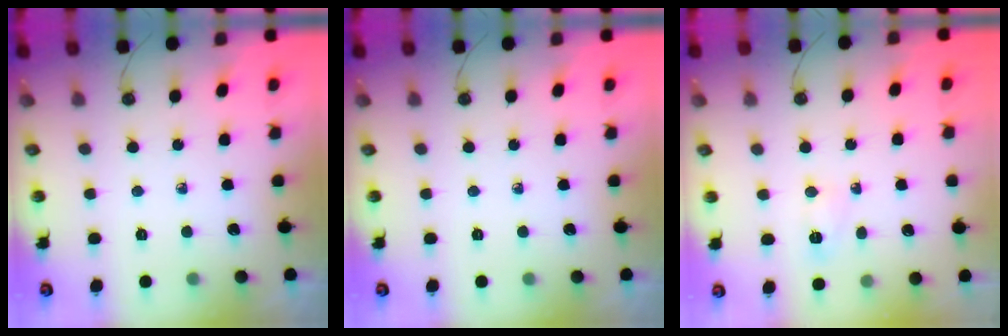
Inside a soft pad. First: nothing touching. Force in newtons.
{"total": 0.0}
{"total": 3.6, "press": 3.4, "slide": 1.2}